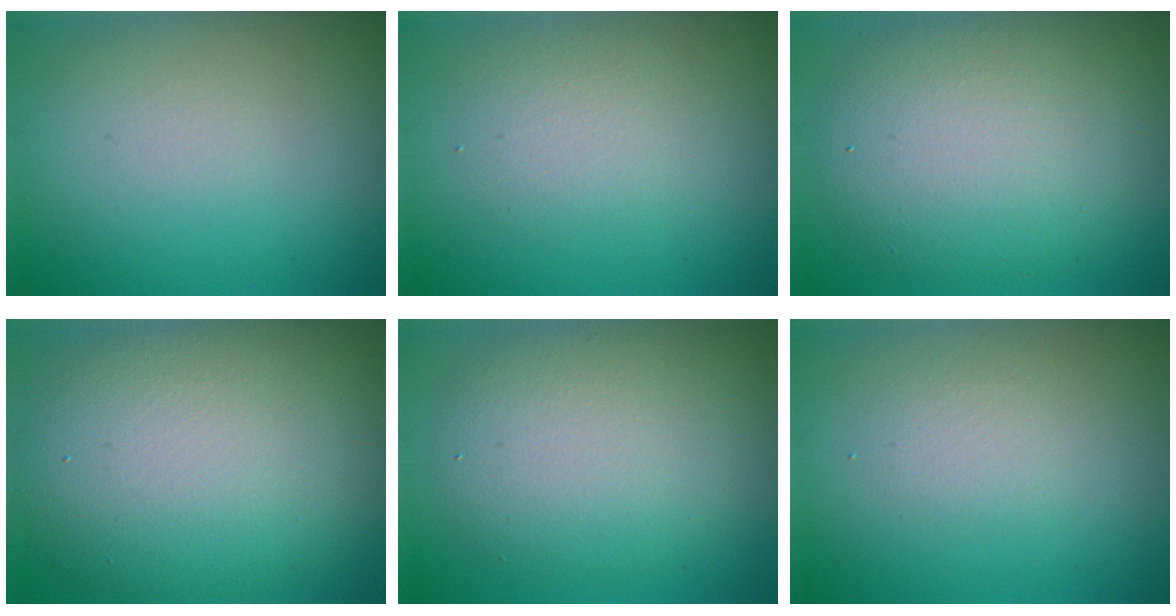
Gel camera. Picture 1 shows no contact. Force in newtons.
{"total": 2.1, "press": 2.1, "slide": 0.0}
{"total": 8.1, "press": 8.0, "slide": 0.2}
{"total": 11.5, "press": 11.4, "slide": 1.2}
{"total": 5.9, "press": 5.9, "slide": 0.2}
{"total": 1.6, "press": 1.6, "slide": 0.0}